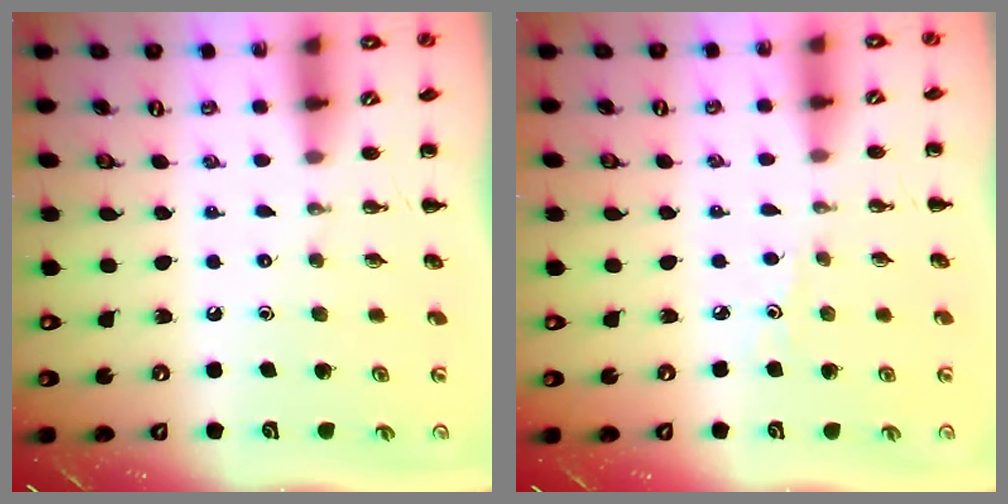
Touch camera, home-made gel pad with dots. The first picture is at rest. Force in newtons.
{"total": 2.2, "press": 2.0, "slide": 0.9}